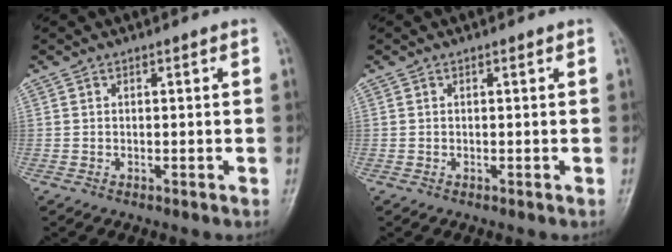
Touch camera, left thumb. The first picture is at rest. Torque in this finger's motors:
{"motor_torque": [-0.02, 0.02, 0.00, 0.00, 0.00]}